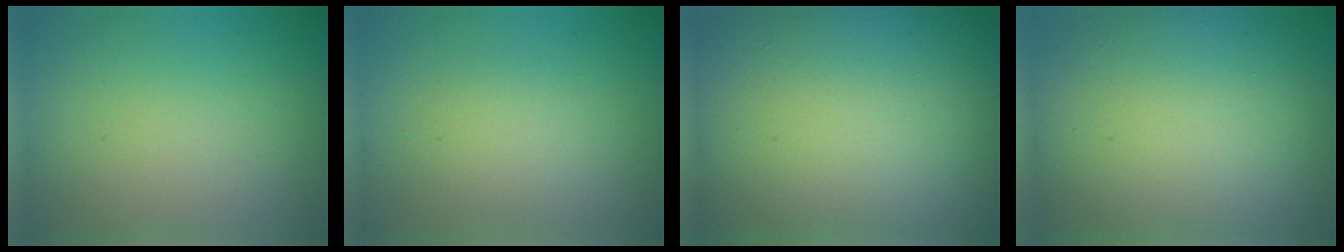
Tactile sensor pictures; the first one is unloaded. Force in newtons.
{"total": 1.8, "press": 1.8, "slide": 0.0}
{"total": 22.9, "press": 22.8, "slide": 0.9}
{"total": 15.3, "press": 15.3, "slide": 0.8}